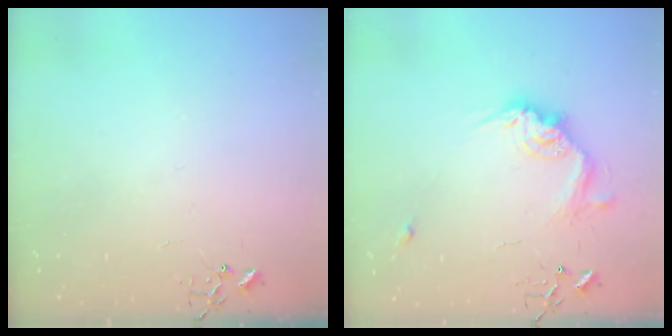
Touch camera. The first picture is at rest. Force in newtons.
{"total": 14.6, "press": 14.6, "slide": 0.9}